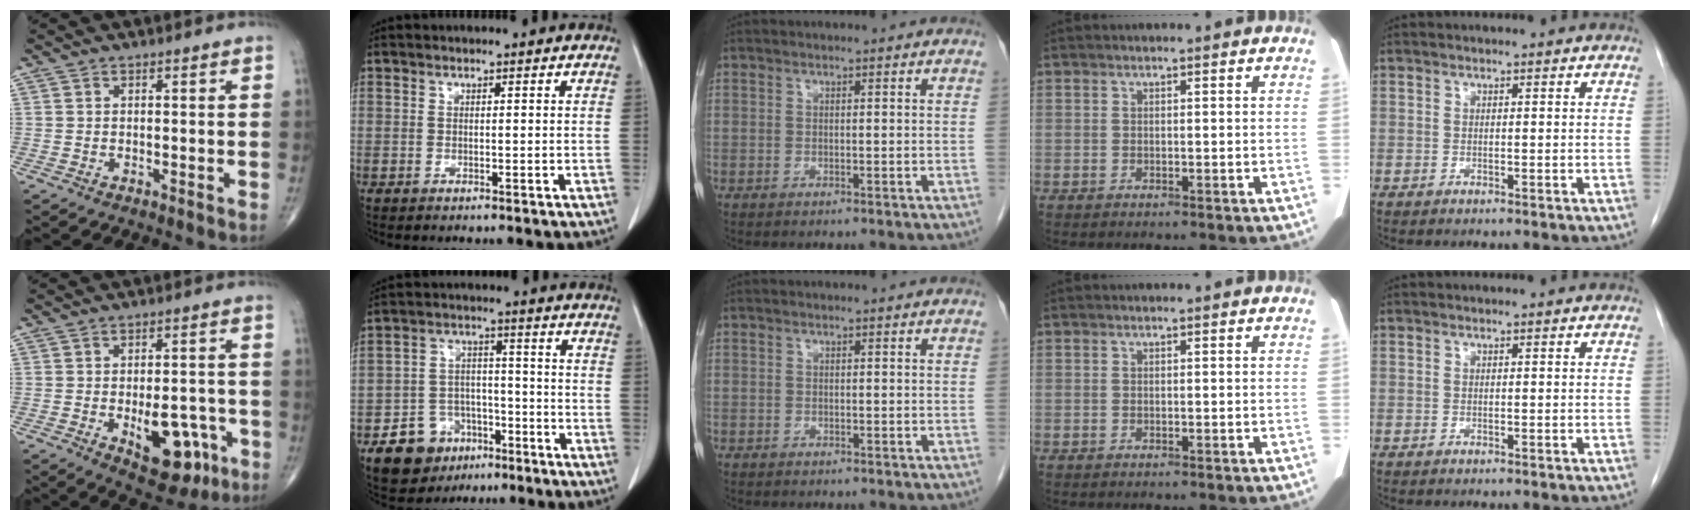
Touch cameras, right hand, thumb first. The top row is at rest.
{"thumb": {"total": 11.9, "force": [-4.3, 6.2, 9.2], "torque": [-0.096, 0.018, -0.047]}, "index": {"total": 8.8, "force": [-4.9, 6.7, 2.8], "torque": [-0.052, 0.017, -0.075]}, "middle": {"total": 0.7, "force": [-0.5, 0.4, 0.1], "torque": [-0.007, 0.003, -0.009]}}